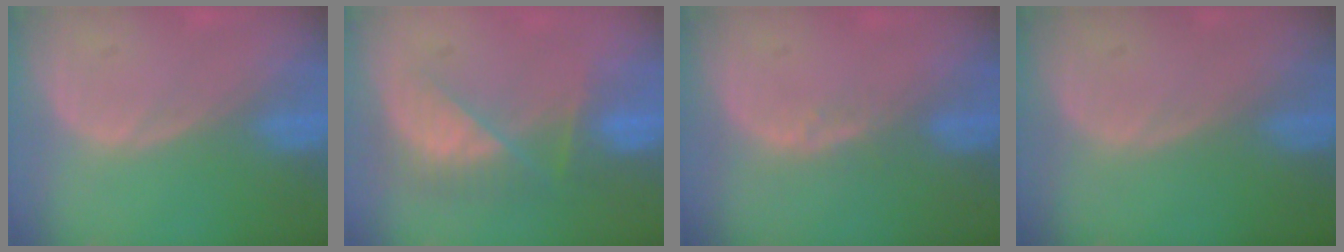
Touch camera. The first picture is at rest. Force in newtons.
{"total": 7.7, "press": 6.9, "slide": 3.5}
{"total": 1.9, "press": 1.4, "slide": 1.3}
{"total": 0.0}